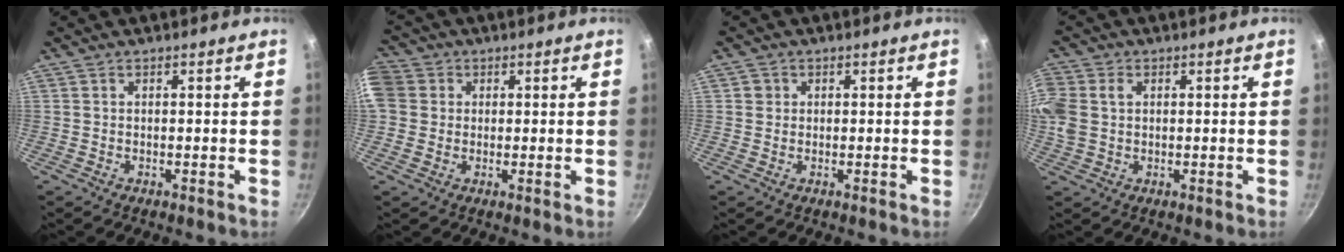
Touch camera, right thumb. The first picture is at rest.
{"total": 10.1, "force": [1.1, 9.1, 4.3], "torque": [-0.086, 0.019, 0.009]}
{"total": 1.5, "force": [0.2, 1.4, 0.3], "torque": [0.000, 0.003, 0.000]}
{"total": 9.0, "force": [1.5, 6.9, 5.6], "torque": [-0.135, 0.016, 0.027]}